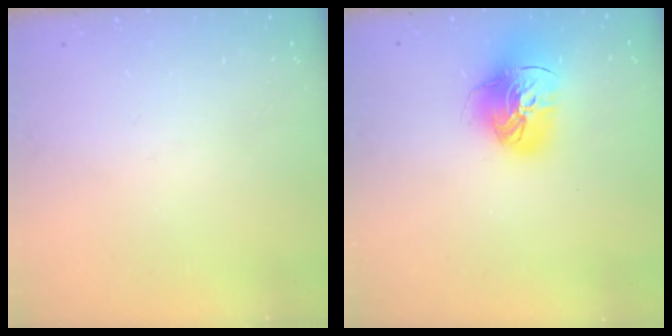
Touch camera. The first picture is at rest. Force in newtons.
{"total": 15.6, "press": 15.5, "slide": 1.7}